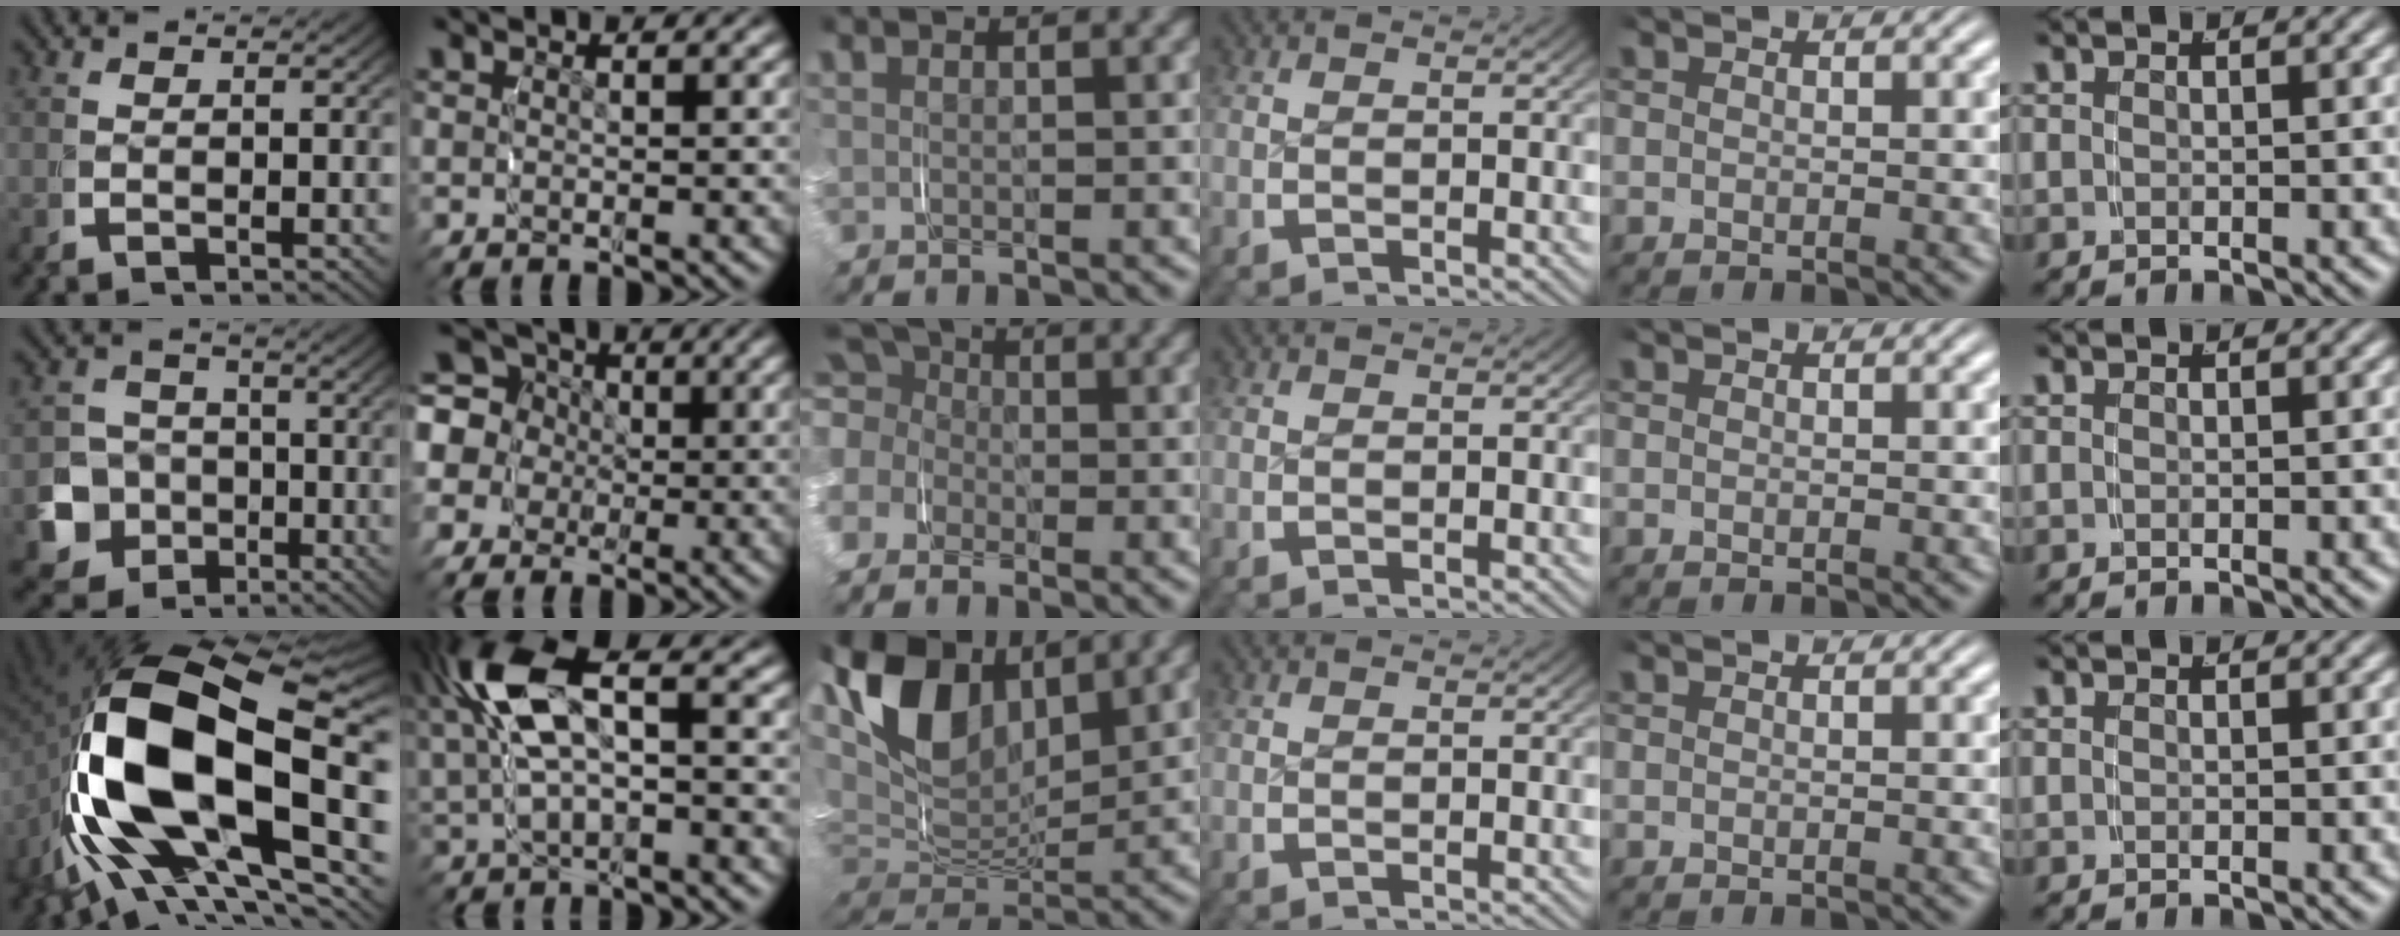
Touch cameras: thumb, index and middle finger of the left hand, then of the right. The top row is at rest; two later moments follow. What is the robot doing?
{"motion": "grasp_and_lifting", "object": "knife"}